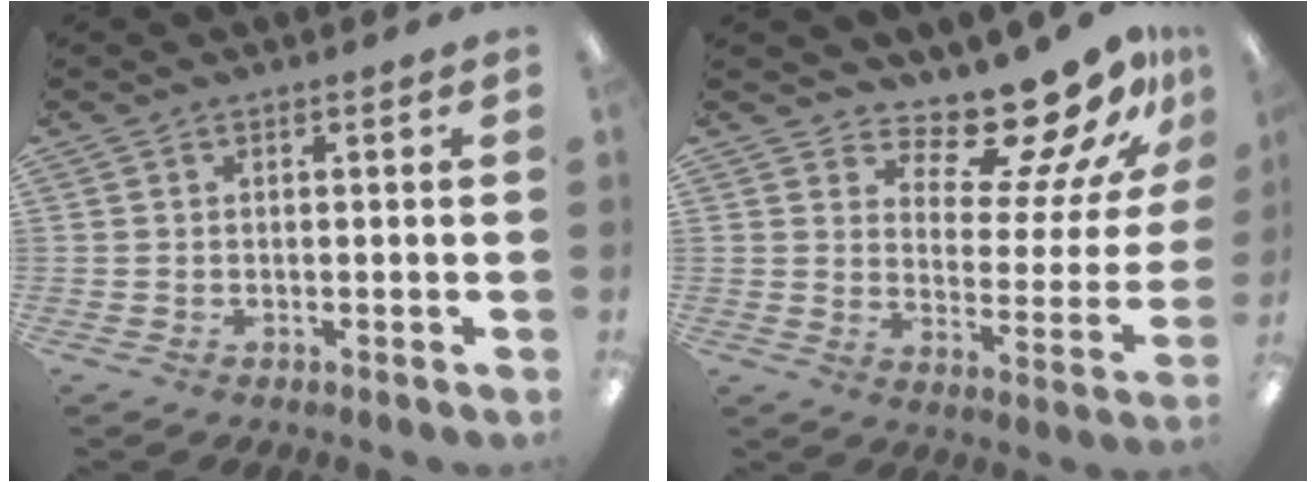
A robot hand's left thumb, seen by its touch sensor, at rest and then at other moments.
{"total": 15.6, "force": [13.7, 4.0, 6.5], "torque": [-0.098, -0.115, 0.227]}